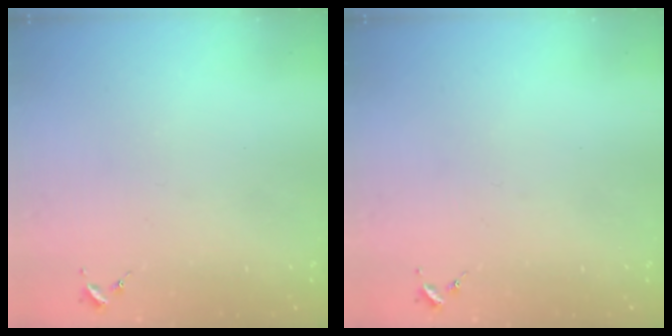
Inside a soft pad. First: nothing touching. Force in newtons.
{"total": 0.0}